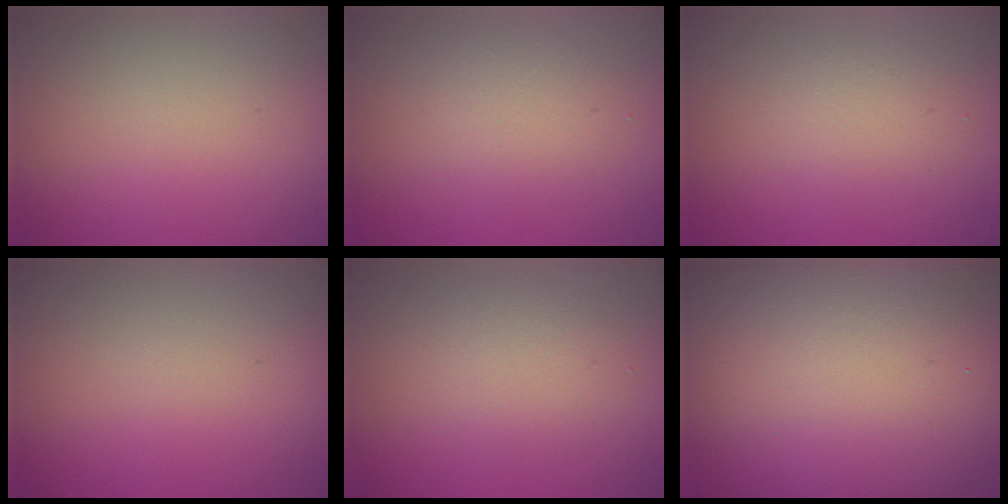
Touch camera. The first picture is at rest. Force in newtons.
{"total": 2.1, "press": 2.1, "slide": 0.2}
{"total": 2.1, "press": 2.1, "slide": 0.1}
{"total": 0.0}
{"total": 2.4, "press": 2.4, "slide": 0.2}
{"total": 17.3, "press": 17.3, "slide": 0.9}